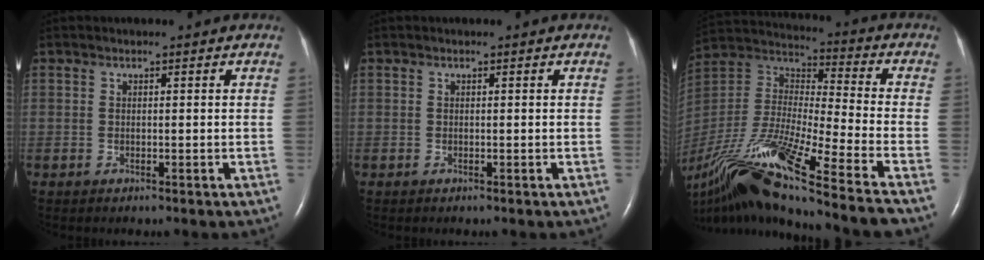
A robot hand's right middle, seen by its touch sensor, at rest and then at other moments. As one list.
[{"total": 0.0}, {"total": 25.7, "force": [-18.0, 0.3, 18.3], "torque": [-0.375, -0.047, -0.333]}]